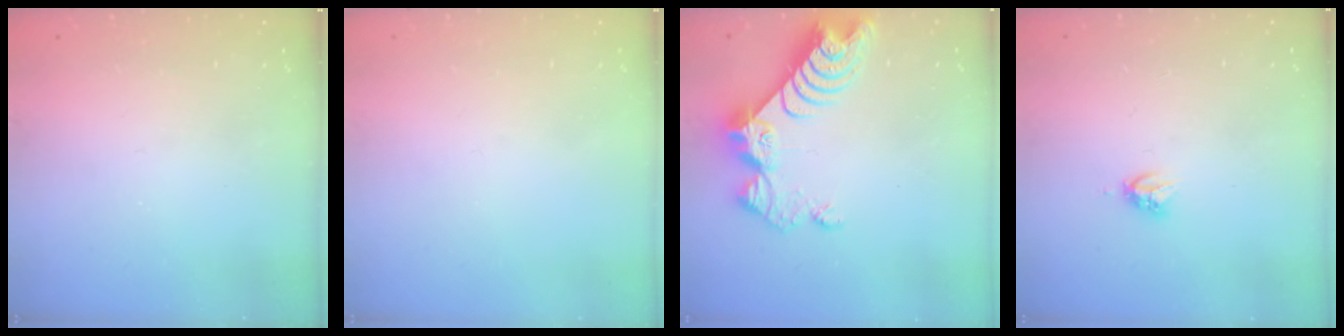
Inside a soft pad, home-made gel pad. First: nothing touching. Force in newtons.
{"total": 0.0}
{"total": 11.1, "press": 11.0, "slide": 1.0}
{"total": 3.9, "press": 3.9, "slide": 0.4}